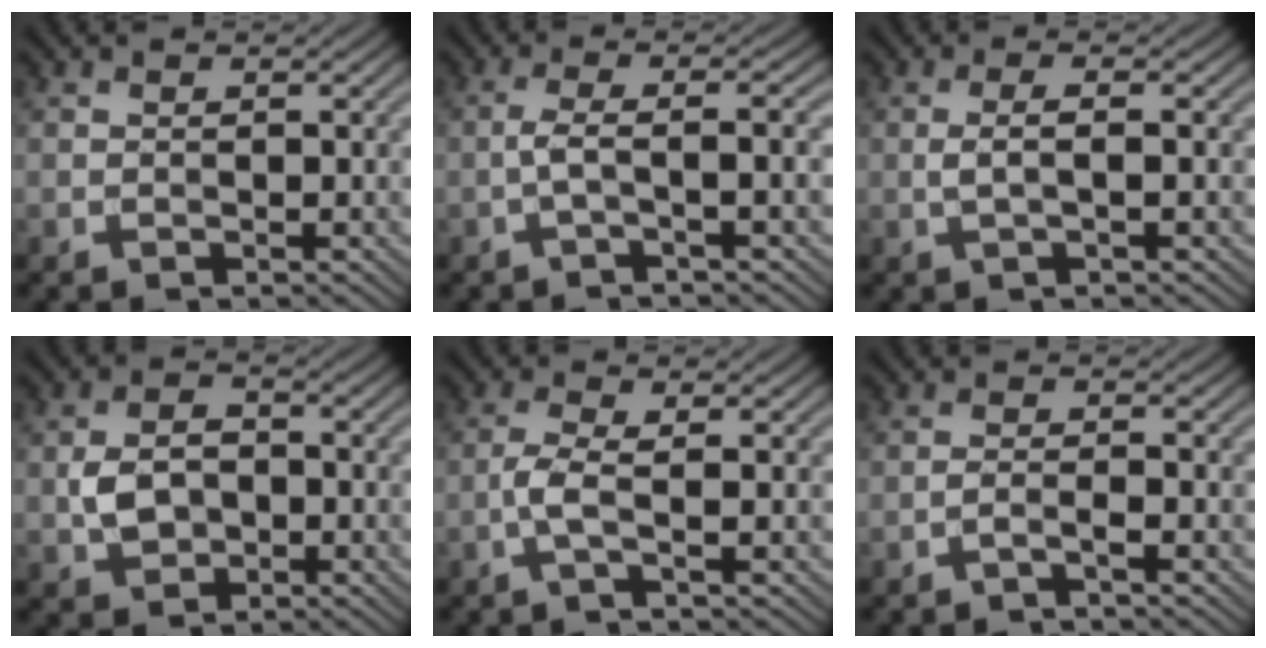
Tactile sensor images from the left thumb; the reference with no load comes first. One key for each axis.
{"total": 4.1, "fx": -1.1, "fy": 0.8, "fz": 3.8, "tx": -0.065, "ty": 0.010, "tz": -0.035}
{"total": 2.2, "fx": -0.2, "fy": 0.4, "fz": 2.2, "tx": -0.043, "ty": 0.006, "tz": -0.008}
{"total": 4.5, "fx": -1.0, "fy": 3.2, "fz": 3.0, "tx": -0.061, "ty": -0.002, "tz": -0.020}
{"total": 2.7, "fx": -0.7, "fy": 0.3, "fz": 2.6, "tx": -0.059, "ty": 0.006, "tz": -0.023}
{"total": 1.7, "fx": -1.2, "fy": 0.1, "fz": 1.2, "tx": -0.019, "ty": 0.010, "tz": -0.032}